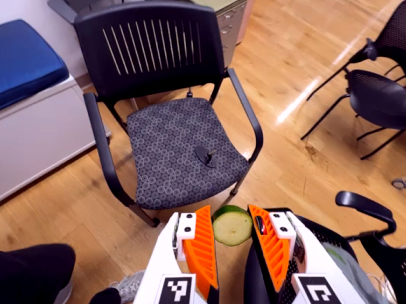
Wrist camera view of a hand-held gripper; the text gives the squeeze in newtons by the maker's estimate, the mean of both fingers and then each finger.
{"total": 8.5, "left": 8.3, "right": 8.8}